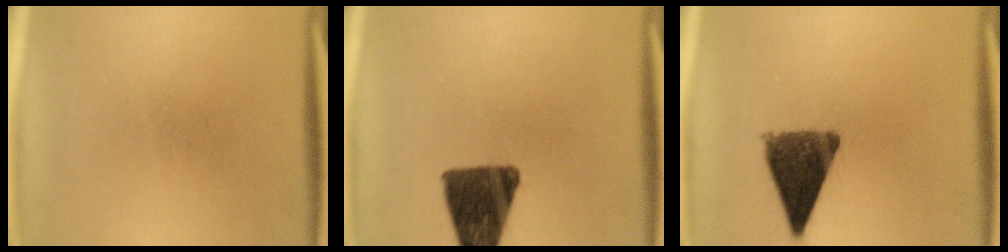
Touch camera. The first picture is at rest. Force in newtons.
{"total": 12.7}
{"total": 11.0}